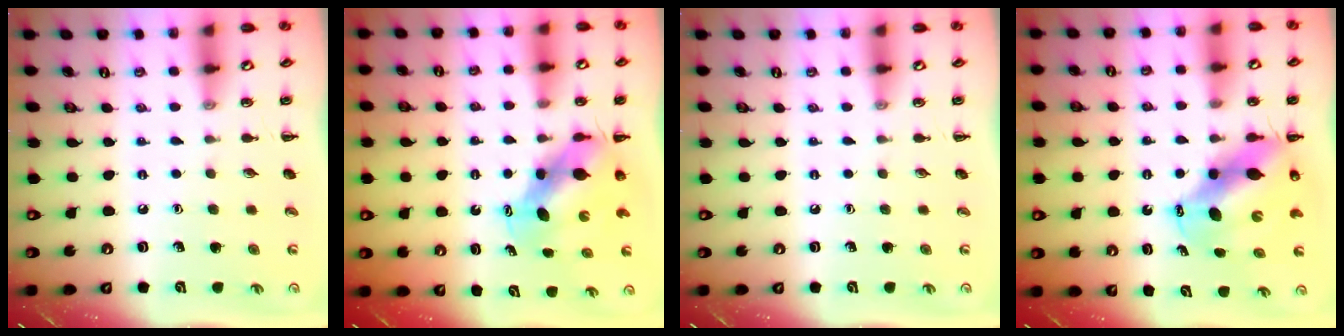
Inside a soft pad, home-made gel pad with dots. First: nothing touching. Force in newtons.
{"total": 6.6, "press": 6.4, "slide": 1.3}
{"total": 0.0}
{"total": 10.6, "press": 10.2, "slide": 3.0}